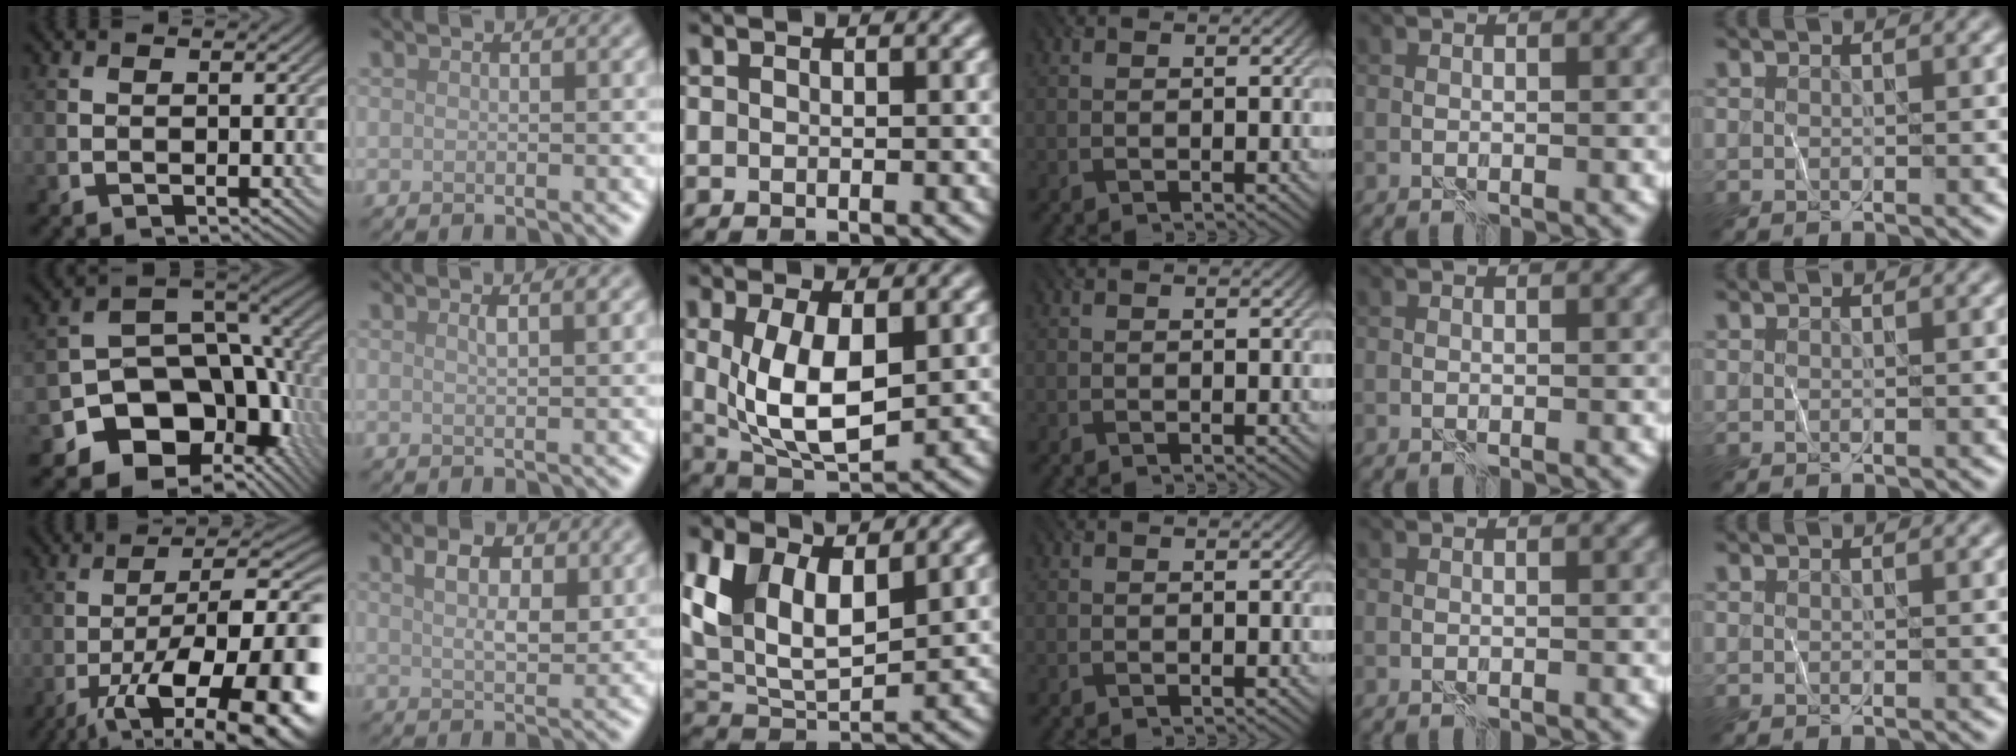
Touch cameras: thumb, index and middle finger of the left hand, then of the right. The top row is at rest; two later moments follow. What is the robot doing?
{"motion": "wrap", "object": "plastic wrap"}